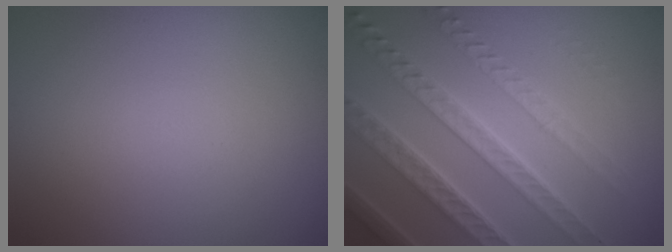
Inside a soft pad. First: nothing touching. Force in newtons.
{"total": 7.9, "press": 5.4, "slide": 5.8}